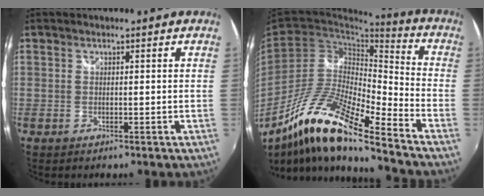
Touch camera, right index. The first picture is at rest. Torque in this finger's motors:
{"motor_torque": [1.11, -1.03, 0.63, 0.18]}